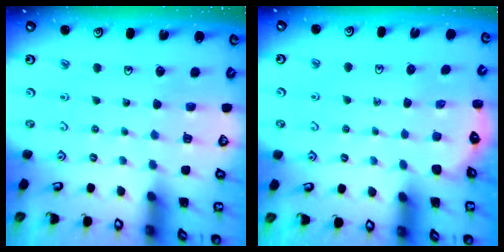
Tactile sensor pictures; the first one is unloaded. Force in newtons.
{"total": 2.3, "press": 1.9, "slide": 1.3}